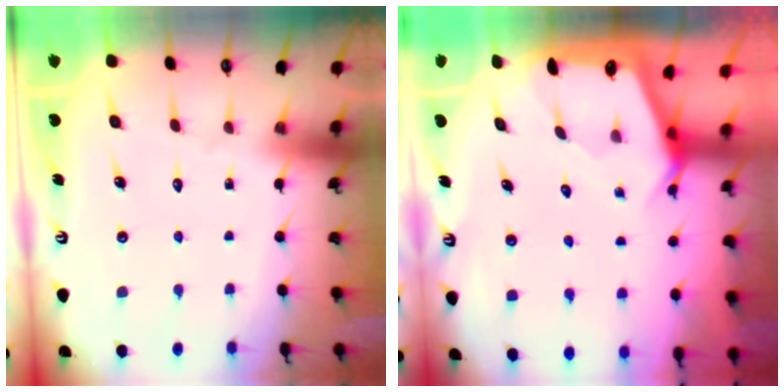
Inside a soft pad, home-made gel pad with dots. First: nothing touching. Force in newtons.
{"total": 2.4, "press": 2.4, "slide": 0.2}